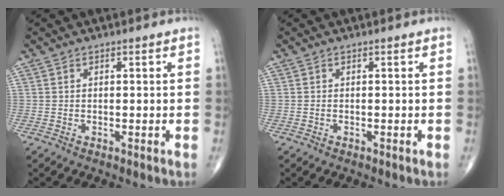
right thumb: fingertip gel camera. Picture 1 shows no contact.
{"total": 0.0}